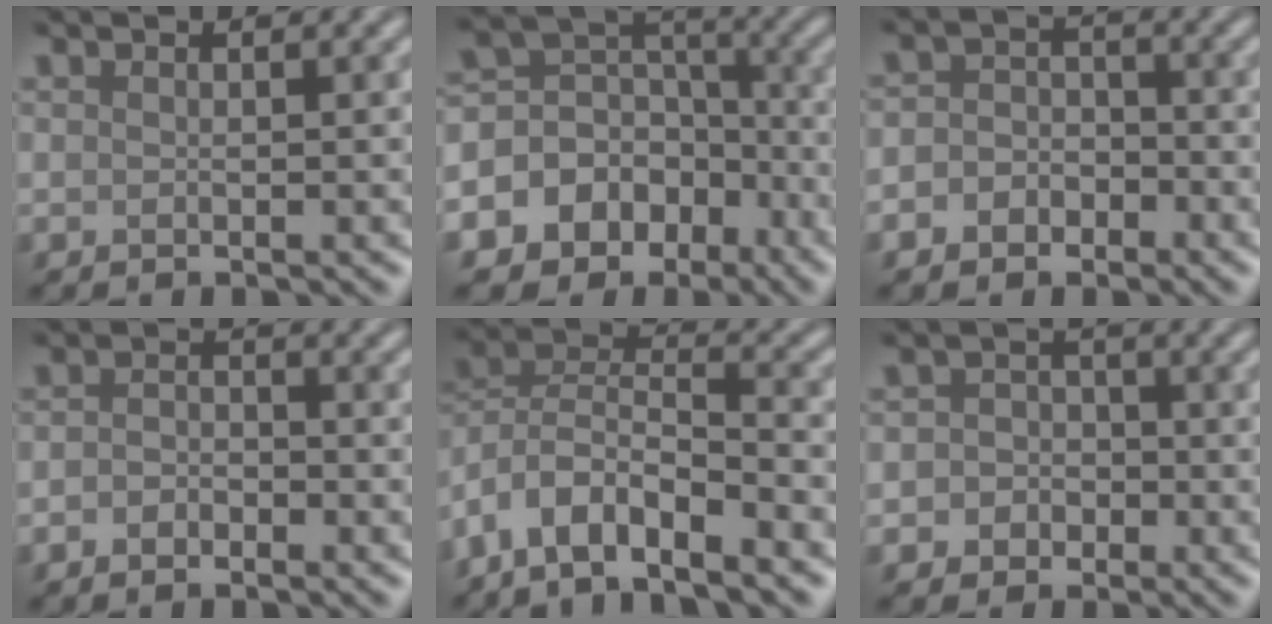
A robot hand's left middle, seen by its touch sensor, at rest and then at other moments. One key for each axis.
{"total": 11.1, "fx": -5.3, "fy": 9.2, "fz": 3.2, "tx": -0.079, "ty": -0.001, "tz": -0.094}
{"total": 3.4, "fx": -1.5, "fy": 2.8, "fz": 1.1, "tx": 0.009, "ty": 0.007, "tz": -0.041}
{"total": 1.9, "fx": -0.9, "fy": 1.2, "fz": 1.2, "tx": -0.021, "ty": 0.000, "tz": -0.021}
{"total": 8.0, "fx": -5.5, "fy": 2.9, "fz": 5.0, "tx": -0.088, "ty": 0.005, "tz": -0.111}
{"total": 3.4, "fx": -0.9, "fy": 3.1, "fz": 0.8, "tx": 0.019, "ty": 0.008, "tz": -0.036}